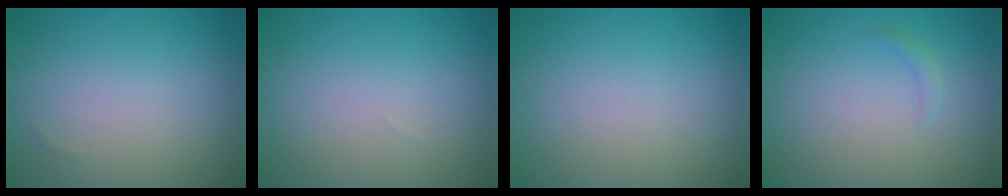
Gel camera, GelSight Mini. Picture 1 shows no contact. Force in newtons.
{"total": 0.0}
{"total": 0.0}
{"total": 0.9, "press": 0.9, "slide": 0.1}